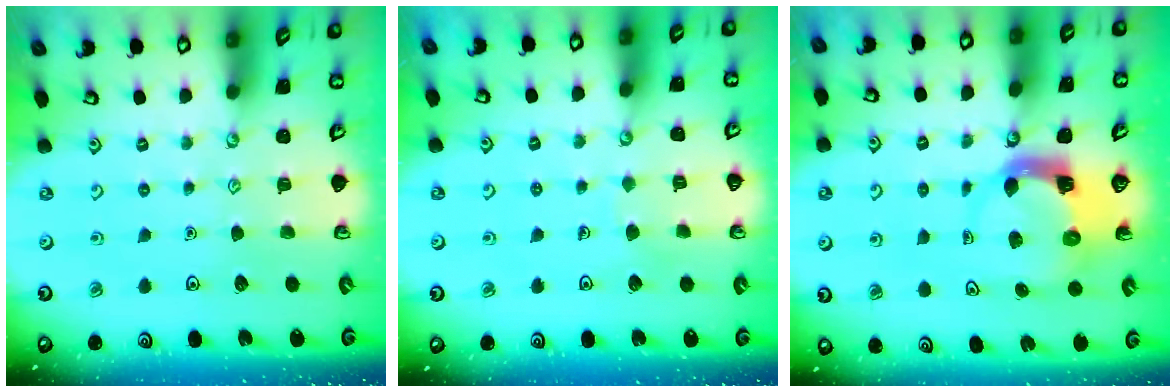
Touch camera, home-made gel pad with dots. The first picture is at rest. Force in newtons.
{"total": 3.6, "press": 3.6, "slide": 0.2}
{"total": 4.3, "press": 4.3, "slide": 0.5}